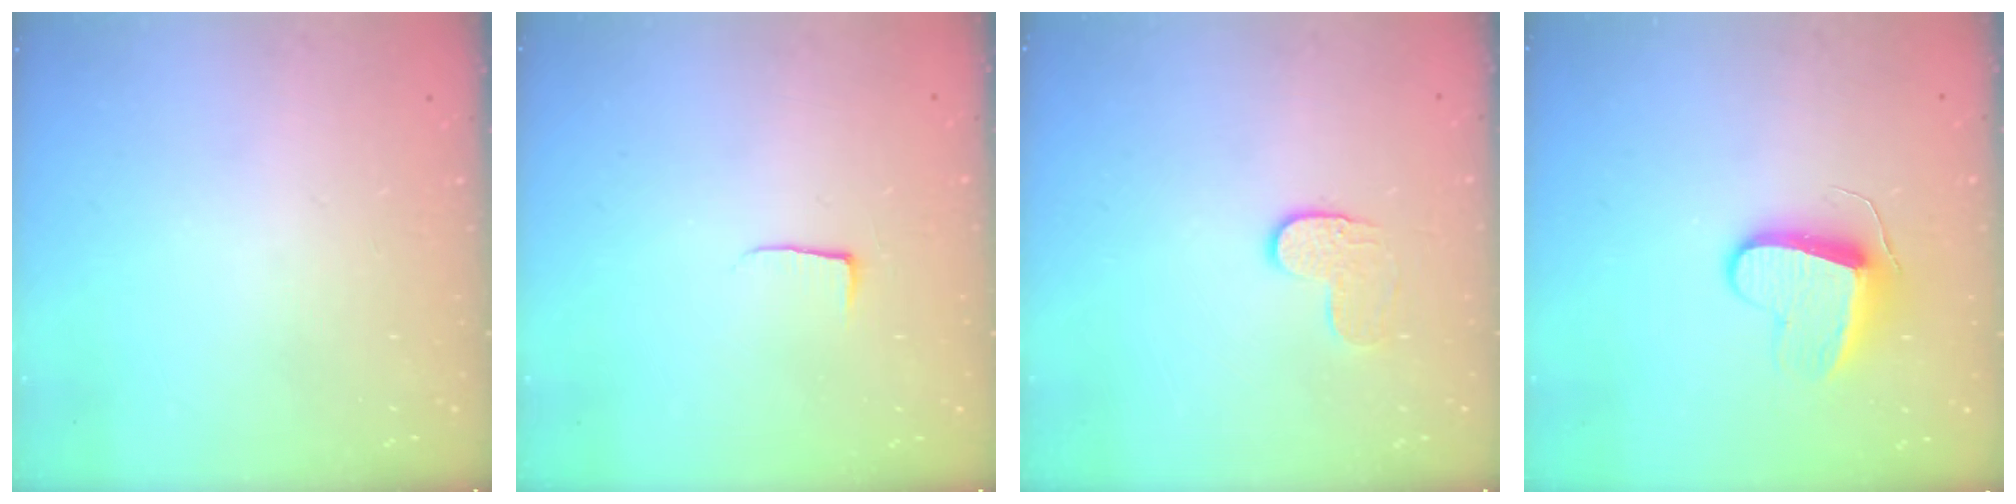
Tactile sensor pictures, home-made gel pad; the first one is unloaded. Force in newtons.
{"total": 3.8, "press": 3.8, "slide": 0.5}
{"total": 6.3, "press": 6.3, "slide": 0.4}
{"total": 9.4, "press": 9.4, "slide": 0.4}